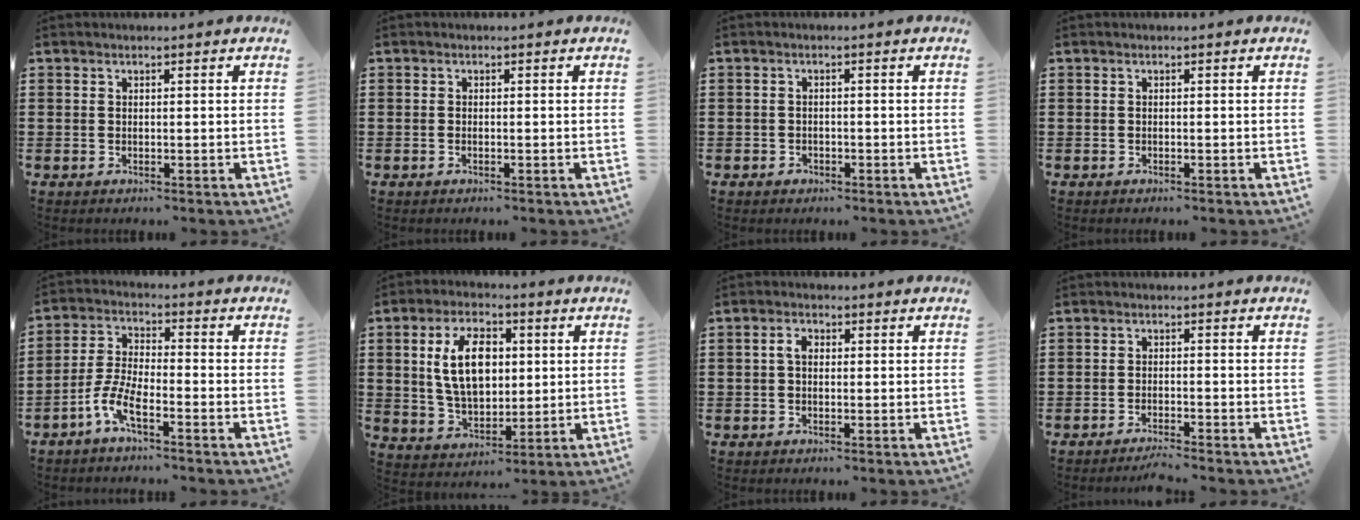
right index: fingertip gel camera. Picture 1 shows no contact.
{"total": 0.0}
{"total": 1.0, "force": [-0.7, 0.7, 0.2], "torque": [-0.006, 0.000, -0.016]}
{"total": 0.0}
{"total": 5.7, "force": [-3.7, 1.2, 4.2], "torque": [-0.113, -0.012, -0.076]}
{"total": 10.5, "force": [1.8, 6.2, 8.3], "torque": [-0.173, 0.007, 0.026]}
{"total": 2.3, "force": [0.2, 1.4, 1.8], "torque": [-0.036, 0.008, 0.001]}
{"total": 2.0, "force": [-1.9, -0.2, 0.5], "torque": [-0.009, 0.001, -0.037]}